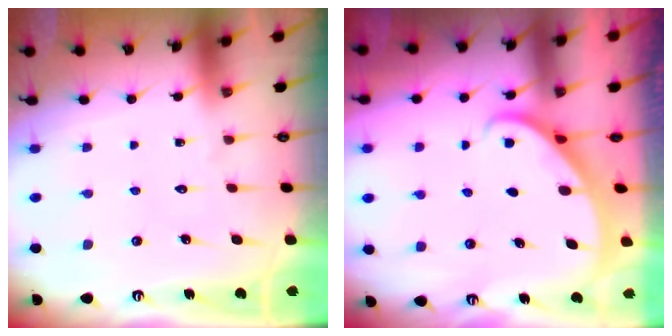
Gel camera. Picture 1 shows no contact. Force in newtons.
{"total": 2.1, "press": 2.1, "slide": 0.2}